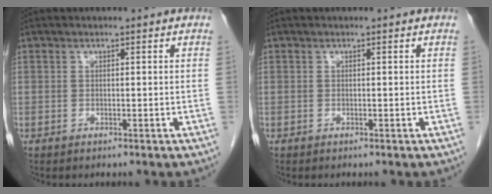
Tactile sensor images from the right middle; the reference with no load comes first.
{"total": 0.0}